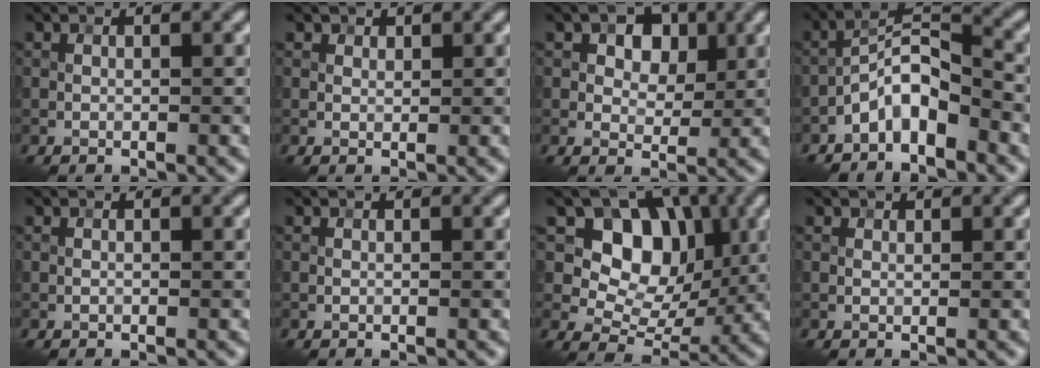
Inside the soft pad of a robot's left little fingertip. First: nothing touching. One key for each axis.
{"total": 1.1, "fx": 0.8, "fy": 0.7, "fz": 0.2, "tx": -0.004, "ty": -0.002, "tz": 0.008}
{"total": 4.6, "fx": 1.7, "fy": 3.1, "fz": 2.9, "tx": -0.039, "ty": 0.003, "tz": 0.015}
{"total": 4.9, "fx": -3.1, "fy": 1.7, "fz": 3.4, "tx": -0.058, "ty": 0.018, "tz": -0.064}
{"total": 0.0}
{"total": 0.0}
{"total": 8.5, "fx": 2.5, "fy": 6.5, "fz": 4.9, "tx": -0.061, "ty": -0.009, "tz": 0.025}
{"total": 0.6, "fx": 0.5, "fy": 0.4, "fz": 0.0, "tx": 0.002, "ty": 0.000, "tz": 0.006}